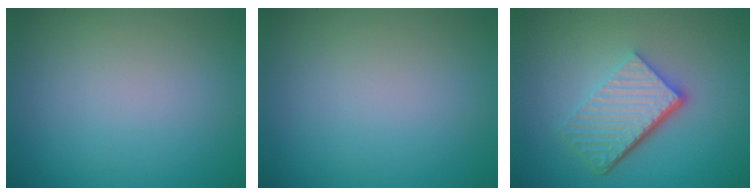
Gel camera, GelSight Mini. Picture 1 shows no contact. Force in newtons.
{"total": 0.0}
{"total": 6.0, "press": 4.1, "slide": 4.3}